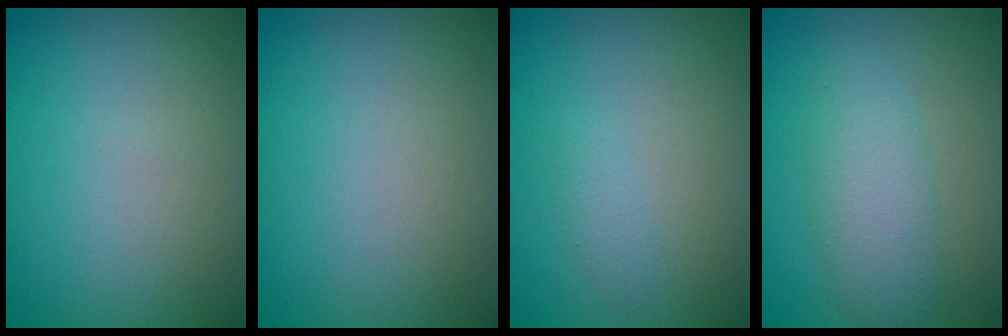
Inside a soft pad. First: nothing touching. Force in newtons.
{"total": 0.0}
{"total": 0.8, "press": 0.7, "slide": 0.1}
{"total": 3.6, "press": 3.6, "slide": 0.1}